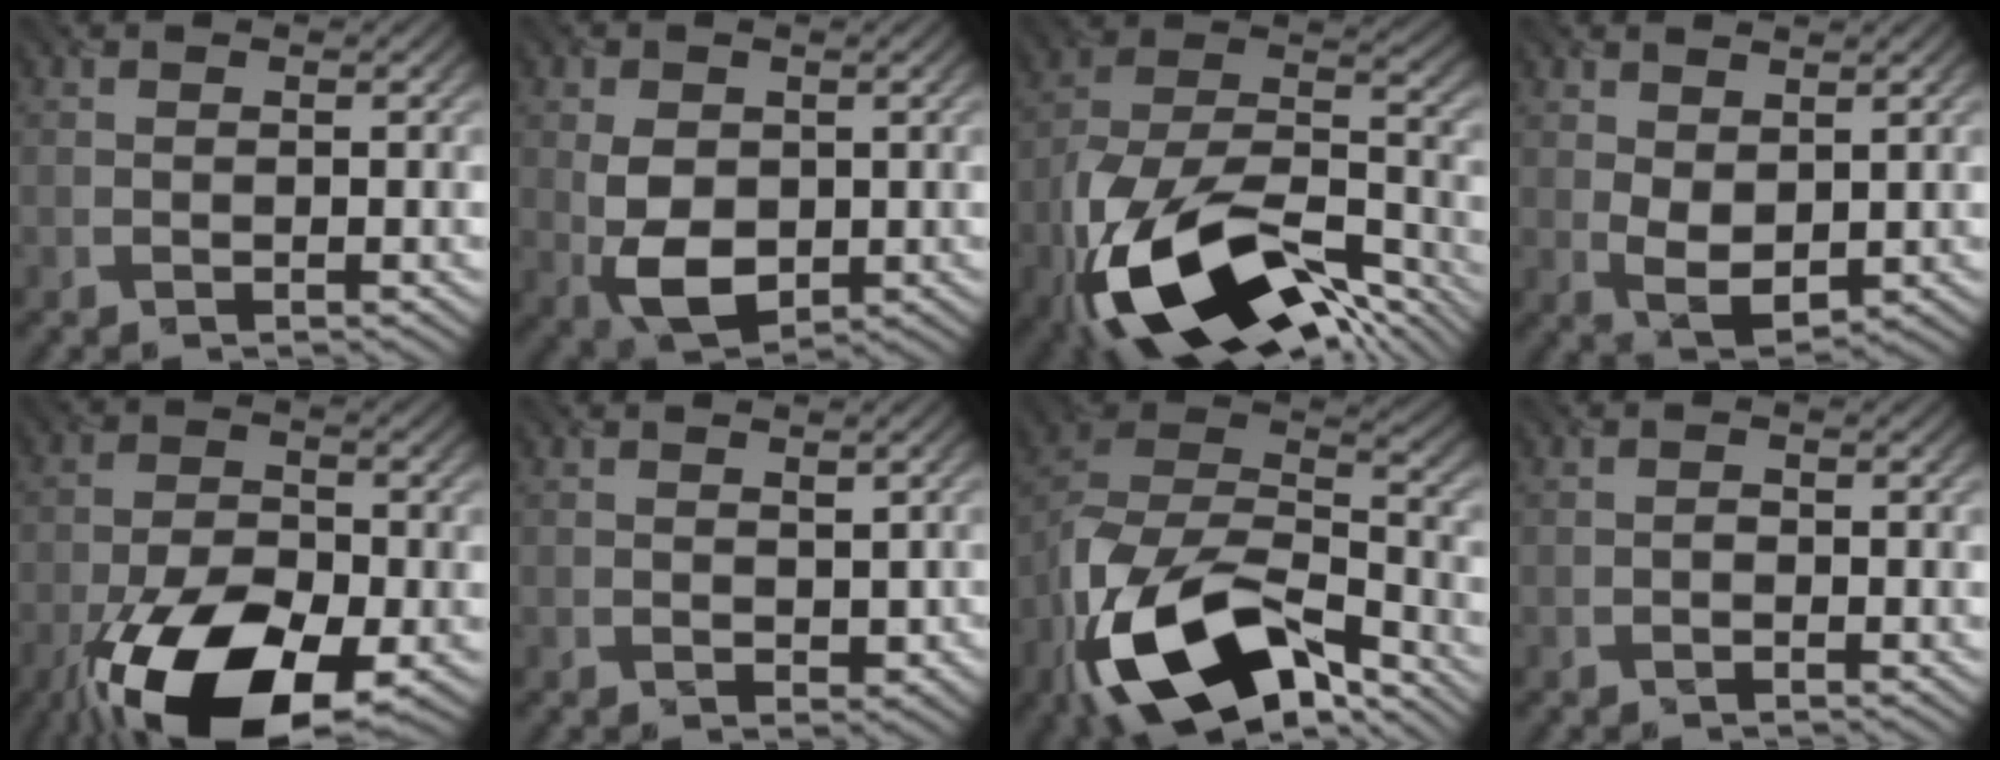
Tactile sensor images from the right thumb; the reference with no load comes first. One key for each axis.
{"total": 6.6, "fx": -0.2, "fy": 4.6, "fz": 4.8, "tx": -0.104, "ty": -0.008, "tz": -0.003}
{"total": 20.4, "fx": -11.7, "fy": 9.5, "fz": 13.8, "tx": -0.286, "ty": -0.045, "tz": -0.190}
{"total": 4.6, "fx": 1.3, "fy": 2.7, "fz": 3.4, "tx": -0.079, "ty": -0.007, "tz": 0.031}
{"total": 16.4, "fx": -8.5, "fy": 7.9, "fz": 11.6, "tx": -0.222, "ty": -0.030, "tz": -0.152}
{"total": 1.4, "fx": 0.4, "fy": 1.0, "fz": 0.9, "tx": -0.016, "ty": -0.005, "tz": 0.013}
{"total": 20.2, "fx": -11.9, "fy": 9.9, "fz": 13.0, "tx": -0.297, "ty": -0.049, "tz": -0.194}
{"total": 0.6, "fx": -0.3, "fy": 0.4, "fz": 0.2, "tx": -0.002, "ty": 0.000, "tz": -0.006}